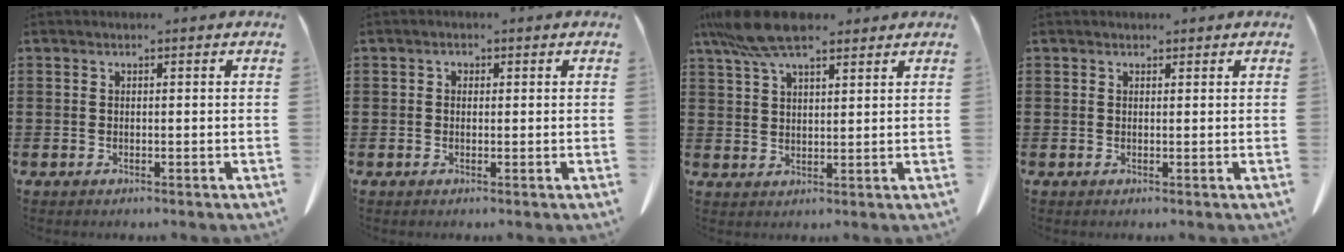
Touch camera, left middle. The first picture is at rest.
{"total": 0.8, "force": [0.1, 0.6, 0.4], "torque": [-0.011, 0.003, 0.002]}
{"total": 9.1, "force": [6.7, 2.7, 5.5], "torque": [-0.132, -0.007, 0.124]}
{"total": 0.7, "force": [0.5, 0.4, 0.0], "torque": [-0.002, 0.002, 0.010]}